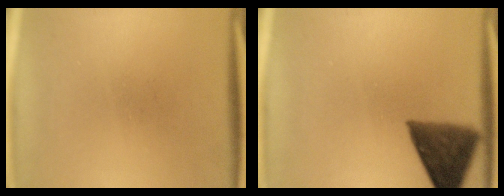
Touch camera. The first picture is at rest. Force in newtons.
{"total": 10.3}